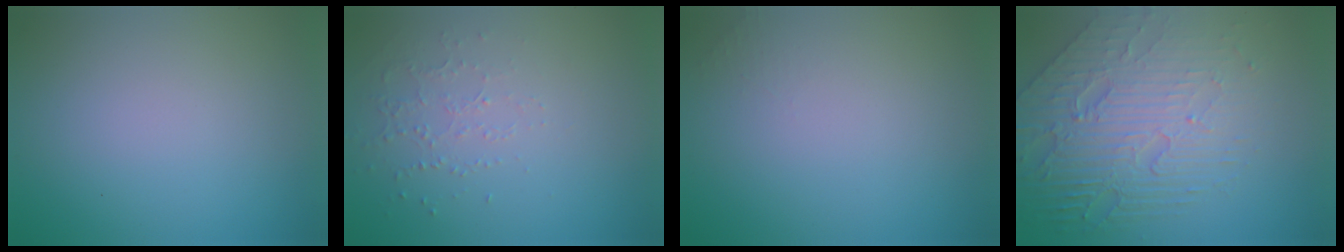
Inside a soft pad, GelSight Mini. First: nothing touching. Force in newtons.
{"total": 1.0, "press": 0.7, "slide": 0.8}
{"total": 0.7, "press": 0.7, "slide": 0.1}
{"total": 8.4, "press": 5.6, "slide": 6.2}